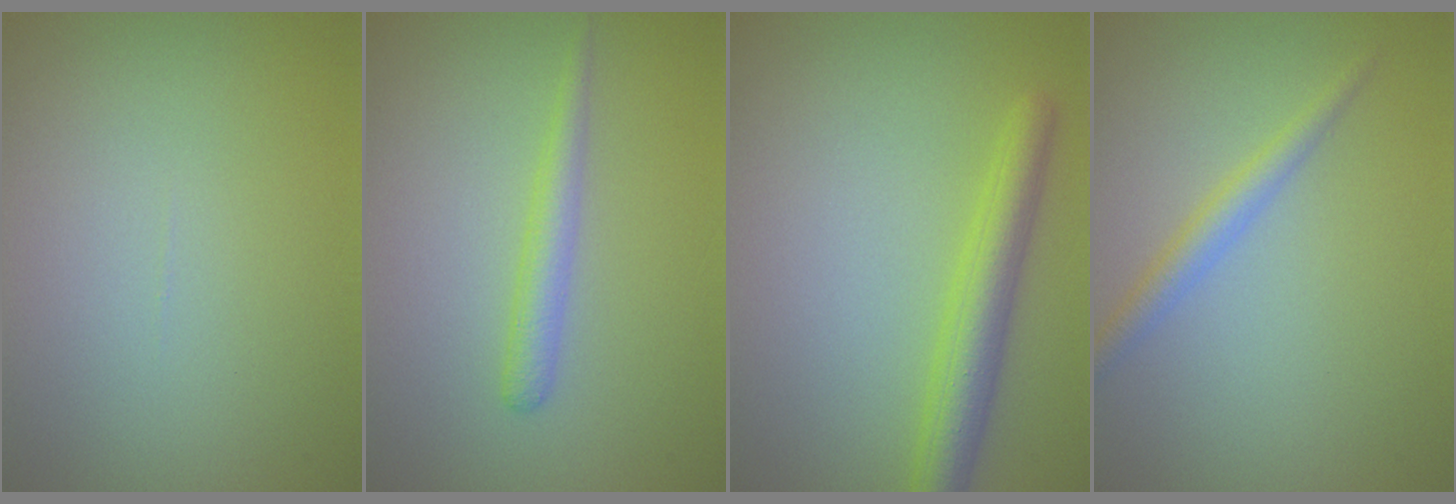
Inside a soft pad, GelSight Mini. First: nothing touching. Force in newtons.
{"total": 1.8, "press": 1.8, "slide": 0.1}
{"total": 3.7, "press": 3.7, "slide": 0.2}
{"total": 2.0, "press": 2.0, "slide": 0.1}